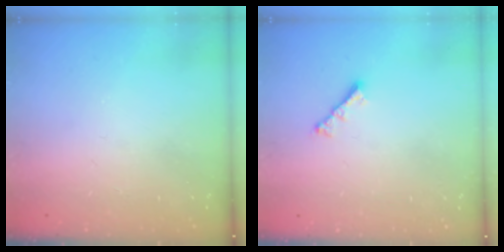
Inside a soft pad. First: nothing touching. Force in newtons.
{"total": 2.8, "press": 2.7, "slide": 0.6}